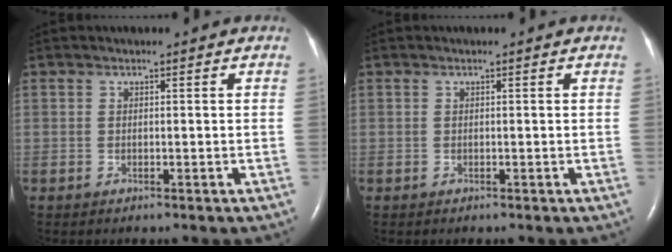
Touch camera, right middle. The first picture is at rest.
{"total": 0.0}